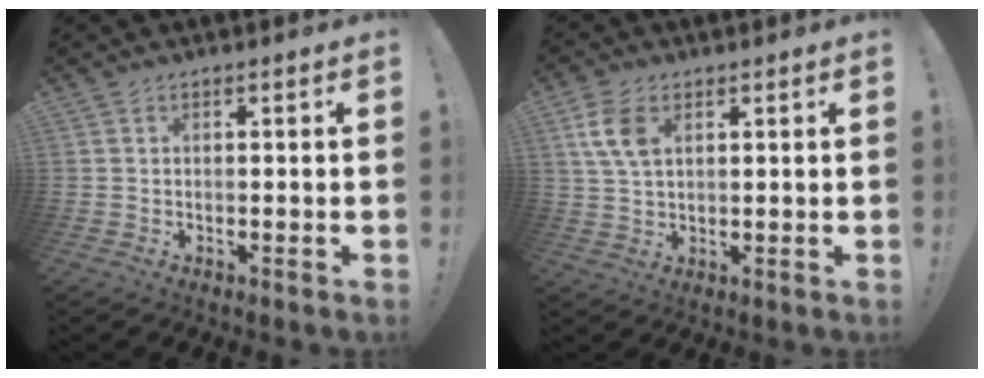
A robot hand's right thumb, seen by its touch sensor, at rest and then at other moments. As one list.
[{"total": 8.8, "force": [3.3, 5.7, 5.8], "torque": [-0.111, -0.004, 0.065]}]